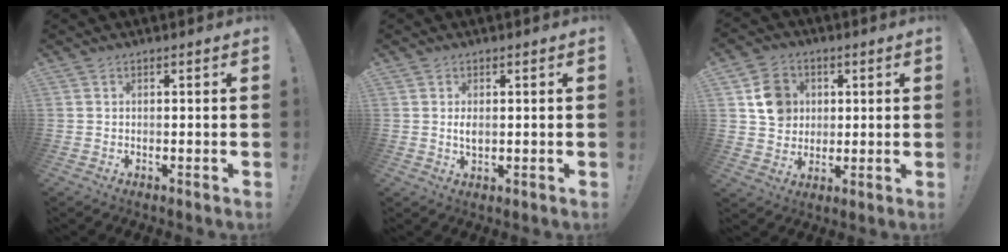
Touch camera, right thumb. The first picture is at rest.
{"total": 2.2, "force": [0.4, 1.2, 1.8], "torque": [-0.024, -0.002, 0.003]}
{"total": 10.0, "force": [2.7, 9.0, 3.4], "torque": [-0.038, -0.006, 0.059]}